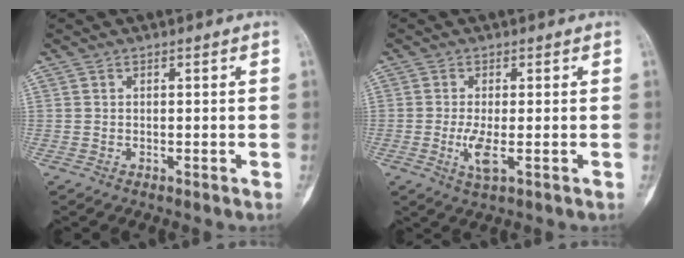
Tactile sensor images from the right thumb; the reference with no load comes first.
{"total": 4.1, "force": [-0.9, 1.0, 3.9], "torque": [-0.089, -0.011, -0.016]}